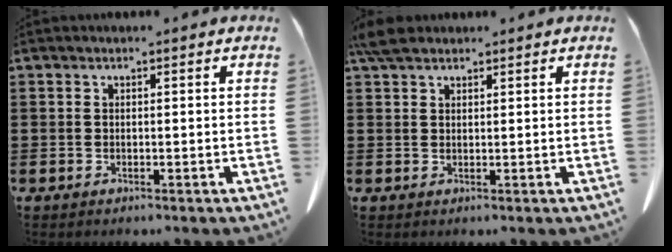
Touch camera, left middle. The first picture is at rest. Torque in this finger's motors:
{"motor_torque": [0.71, 0.37, 0.23, 0.07]}